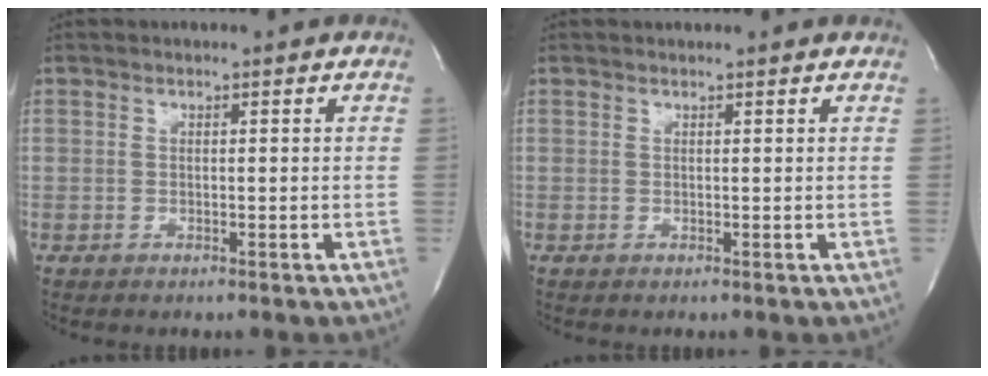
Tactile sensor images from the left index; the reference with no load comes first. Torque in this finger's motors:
{"motor_torque": [0.10, -0.04, -0.03, -0.01]}